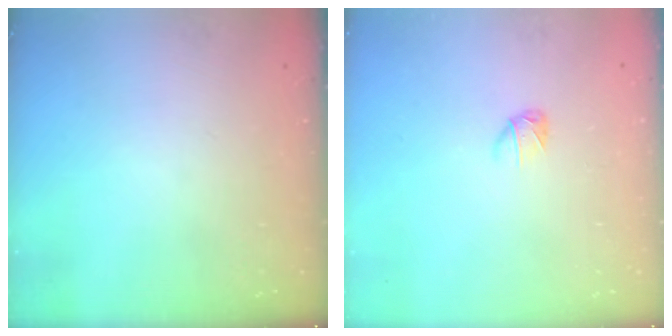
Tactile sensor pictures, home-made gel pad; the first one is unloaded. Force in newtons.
{"total": 3.0, "press": 2.9, "slide": 0.7}